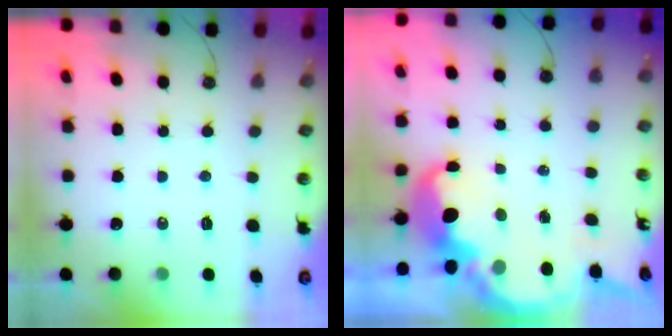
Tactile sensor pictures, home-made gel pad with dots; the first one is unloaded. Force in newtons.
{"total": 8.3, "press": 8.3, "slide": 0.8}